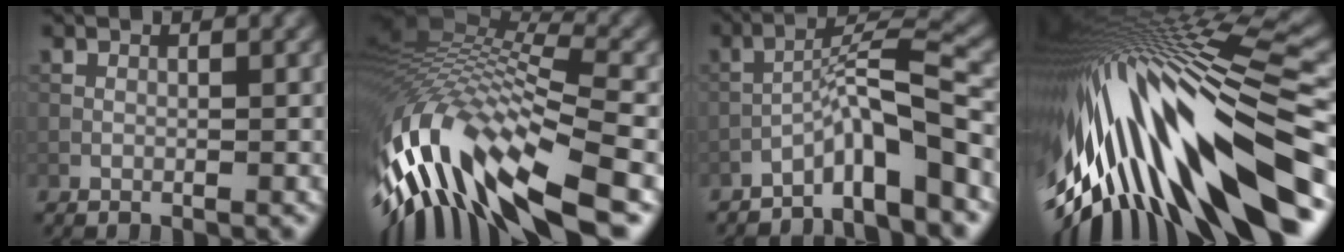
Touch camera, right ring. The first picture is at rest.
{"total": 14.9, "force": [-4.8, 5.6, 13.0], "torque": [-0.265, 0.014, -0.088]}
{"total": 6.5, "force": [-4.0, 0.7, 5.0], "torque": [-0.082, 0.021, -0.075]}
{"total": 18.6, "force": [-2.7, 6.1, 17.4], "torque": [-0.293, -0.025, -0.040]}